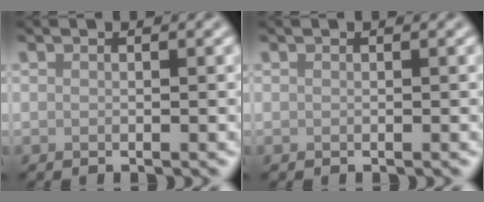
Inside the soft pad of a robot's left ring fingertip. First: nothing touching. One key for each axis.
{"total": 0.0}